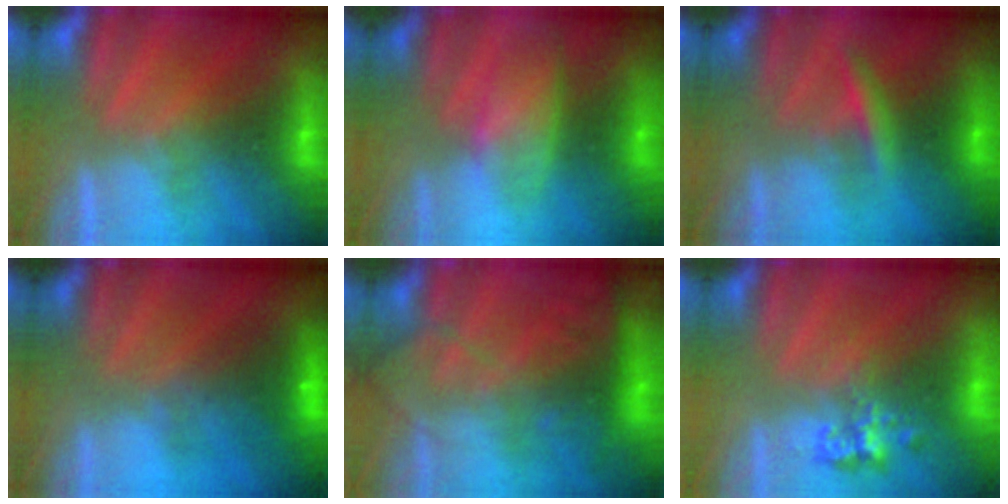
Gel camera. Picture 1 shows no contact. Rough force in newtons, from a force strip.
{"total": 2.9}
{"total": 2.7}
{"total": 5.5}
{"total": 6.5}
{"total": 2.3}